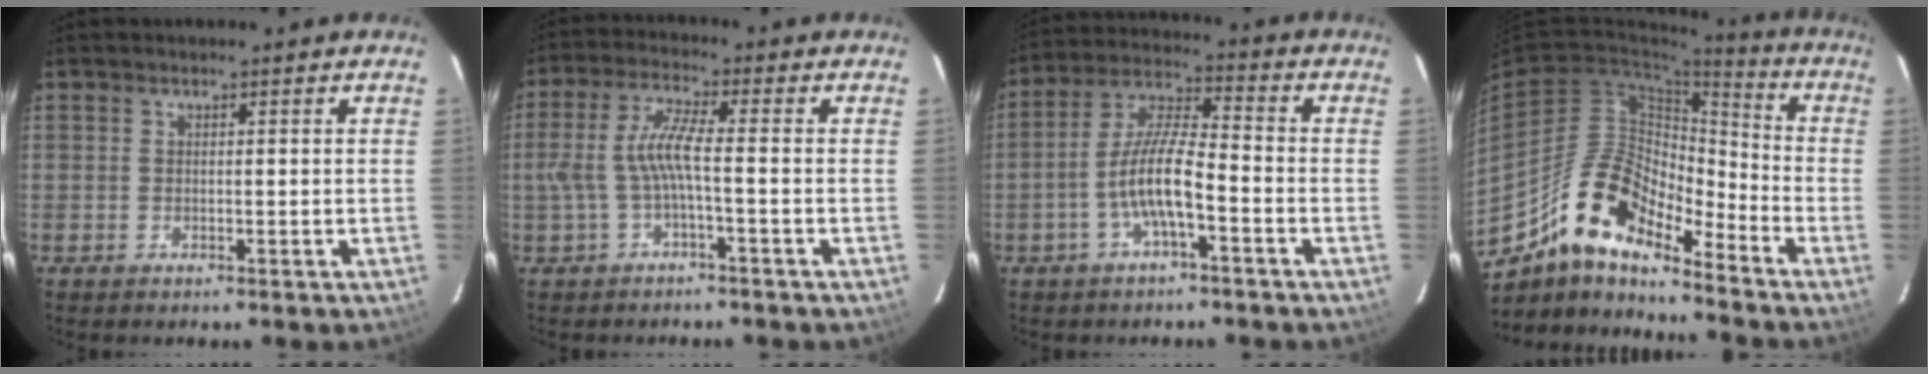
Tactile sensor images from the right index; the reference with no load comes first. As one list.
[{"total": 6.3, "force": [-1.7, 0.6, 6.1], "torque": [-0.138, 0.007, -0.026]}, {"total": 9.0, "force": [-3.7, 1.9, 7.9], "torque": [-0.170, 0.007, -0.071]}, {"total": 15.5, "force": [-11.8, 4.8, 8.9], "torque": [-0.156, -0.001, -0.229]}]